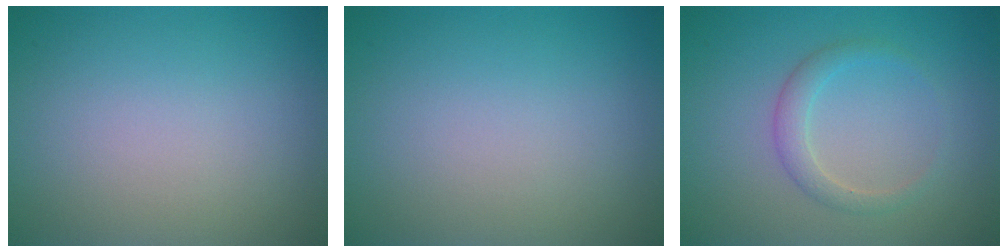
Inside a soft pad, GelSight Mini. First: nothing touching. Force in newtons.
{"total": 0.0}
{"total": 1.9, "press": 1.9, "slide": 0.1}